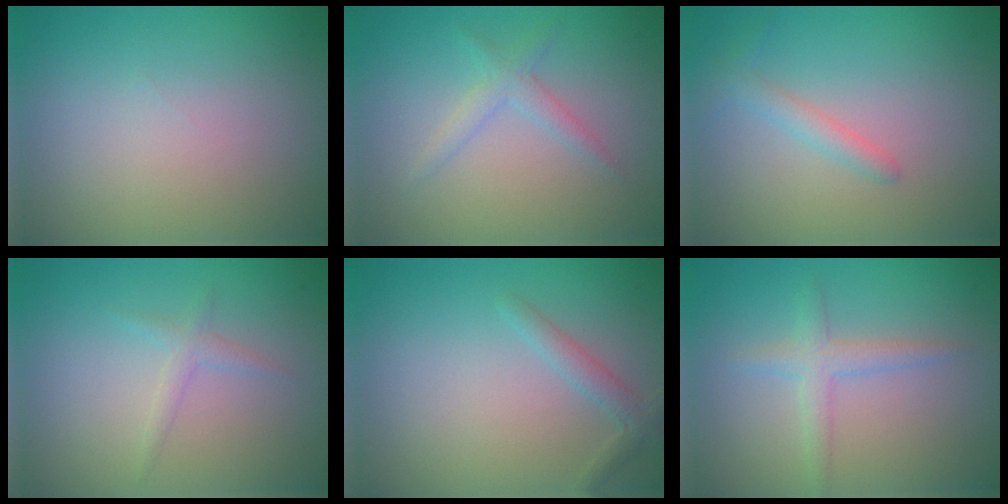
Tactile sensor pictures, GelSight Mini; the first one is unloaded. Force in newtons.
{"total": 1.7, "press": 1.7, "slide": 0.1}
{"total": 1.5, "press": 1.5, "slide": 0.1}
{"total": 1.2, "press": 1.2, "slide": 0.0}
{"total": 1.6, "press": 1.6, "slide": 0.1}
{"total": 2.0, "press": 2.0, "slide": 0.1}